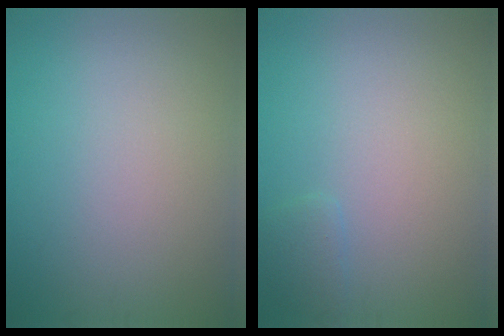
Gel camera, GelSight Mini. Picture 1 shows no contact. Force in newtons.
{"total": 1.0, "press": 1.0, "slide": 0.1}